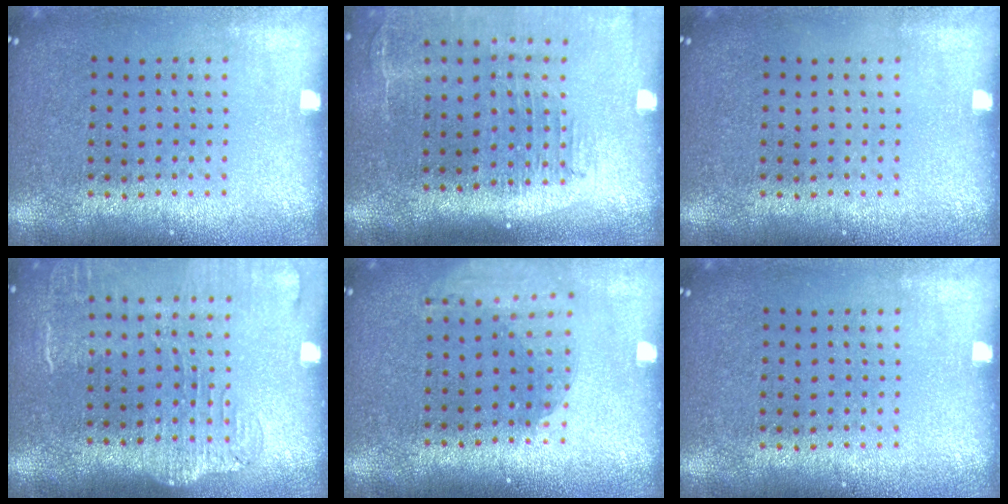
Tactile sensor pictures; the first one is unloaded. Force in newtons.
{"total": 2.2, "press": 1.8, "slide": 1.3}
{"total": 0.0}
{"total": 1.9, "press": 1.5, "slide": 1.2}
{"total": 1.8, "press": 1.4, "slide": 1.2}
{"total": 0.0}